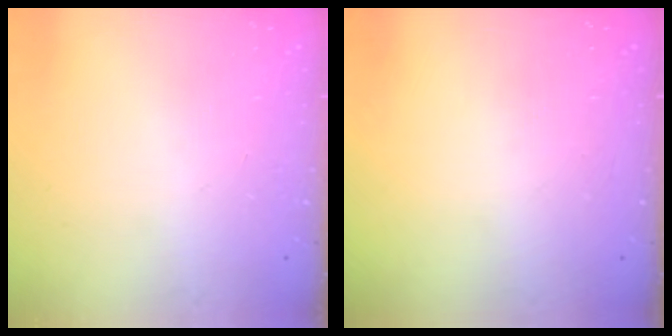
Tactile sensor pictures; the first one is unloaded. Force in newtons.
{"total": 0.0}